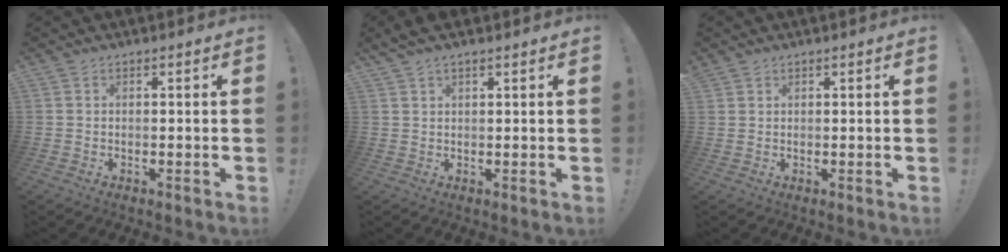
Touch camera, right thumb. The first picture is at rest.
{"total": 2.5, "force": [1.9, 0.6, 1.5], "torque": [-0.031, -0.007, 0.035]}
{"total": 1.1, "force": [0.8, 0.7, 0.1], "torque": [0.002, -0.003, 0.016]}